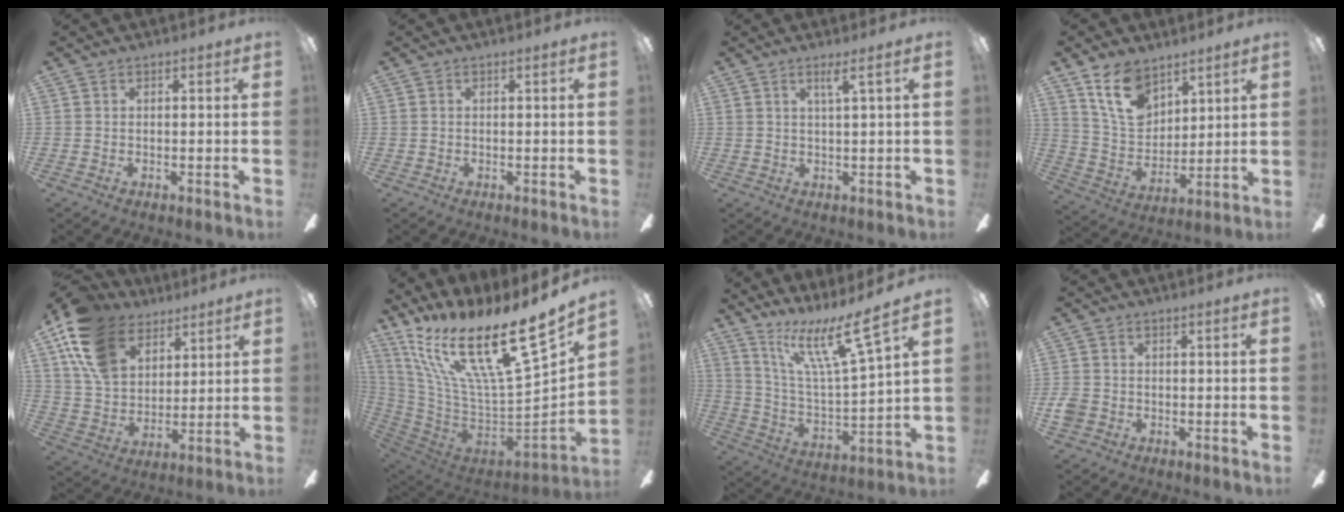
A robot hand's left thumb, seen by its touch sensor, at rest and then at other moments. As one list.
[{"total": 0.0}, {"total": 3.3, "force": [1.8, -0.4, 2.7], "torque": [-0.057, -0.001, 0.028]}, {"total": 13.8, "force": [9.4, 7.9, 6.3], "torque": [-0.116, -0.037, 0.180]}, {"total": 17.4, "force": [10.5, 10.9, 8.6], "torque": [-0.184, -0.039, 0.202]}, {"total": 23.9, "force": [13.1, 6.5, 18.9], "torque": [-0.322, -0.111, 0.224]}, {"total": 17.2, "force": [12.2, 2.2, 12.0], "torque": [-0.230, -0.074, 0.198]}, {"total": 3.0, "force": [-1.4, 2.4, 1.3], "torque": [-0.032, 0.003, -0.029]}]